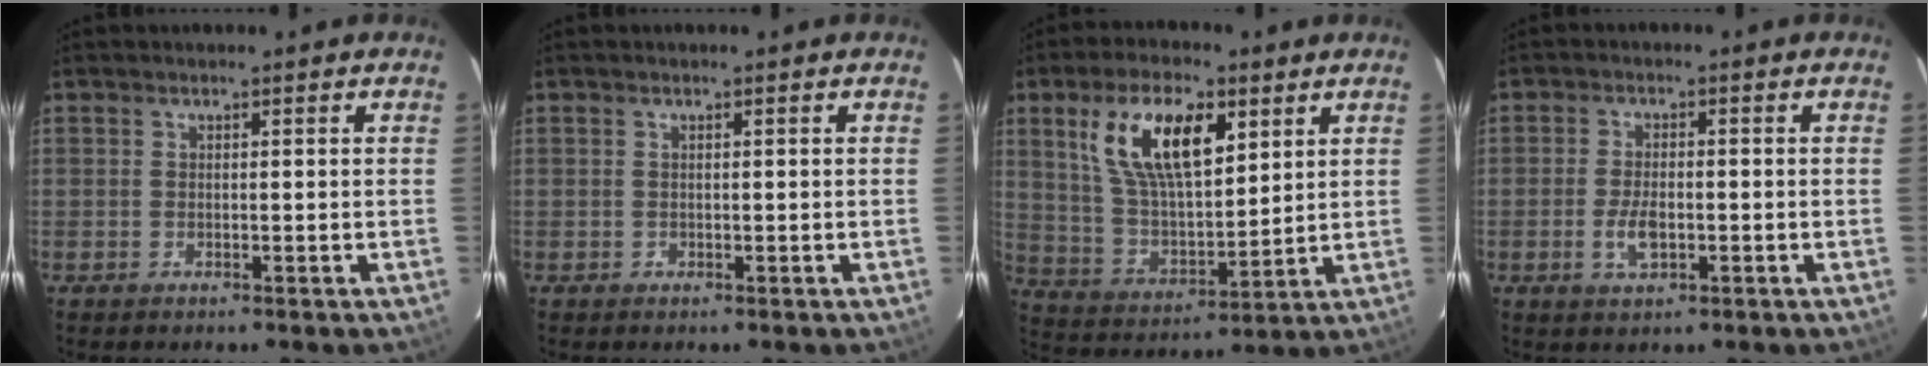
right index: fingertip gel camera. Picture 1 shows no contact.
{"total": 0.5, "force": [-0.1, 0.5, 0.0], "torque": [0.003, 0.002, 0.001]}
{"total": 16.4, "force": [7.2, 7.2, 12.9], "torque": [-0.238, 0.015, 0.143]}
{"total": 4.6, "force": [-1.4, 2.3, 3.7], "torque": [-0.079, -0.003, -0.024]}